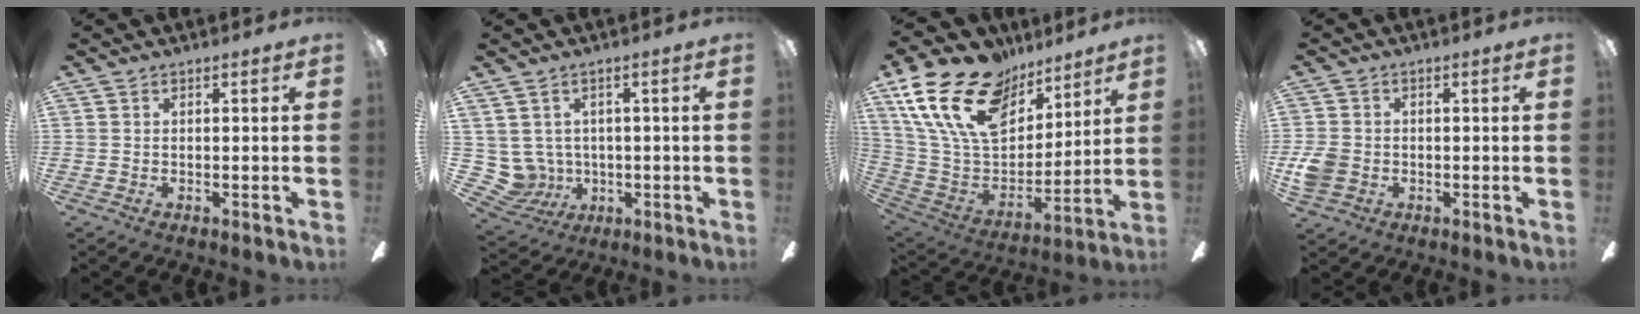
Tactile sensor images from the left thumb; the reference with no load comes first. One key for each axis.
{"total": 7.0, "fx": 1.6, "fy": 6.6, "fz": 1.3, "tx": -0.084, "ty": -0.014, "tz": 0.037}
{"total": 24.3, "fx": 14.6, "fy": 14.1, "fz": 13.3, "tx": -0.269, "ty": -0.077, "tz": 0.268}
{"total": 5.7, "fx": -1.2, "fy": 4.7, "fz": 2.9, "tx": -0.059, "ty": 0.010, "tz": -0.022}